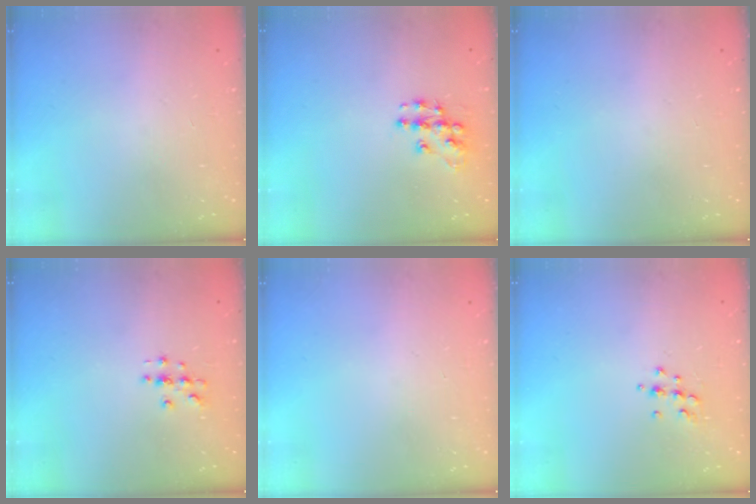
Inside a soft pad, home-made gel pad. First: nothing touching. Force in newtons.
{"total": 9.7, "press": 9.7, "slide": 0.7}
{"total": 0.0}
{"total": 2.7, "press": 2.7, "slide": 0.3}
{"total": 0.0}
{"total": 6.3, "press": 6.2, "slide": 0.9}